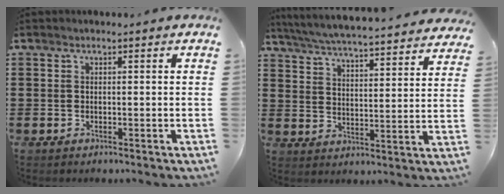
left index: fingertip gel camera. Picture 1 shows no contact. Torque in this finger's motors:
{"motor_torque": [2.14, 0.00, 0.43, 0.21]}